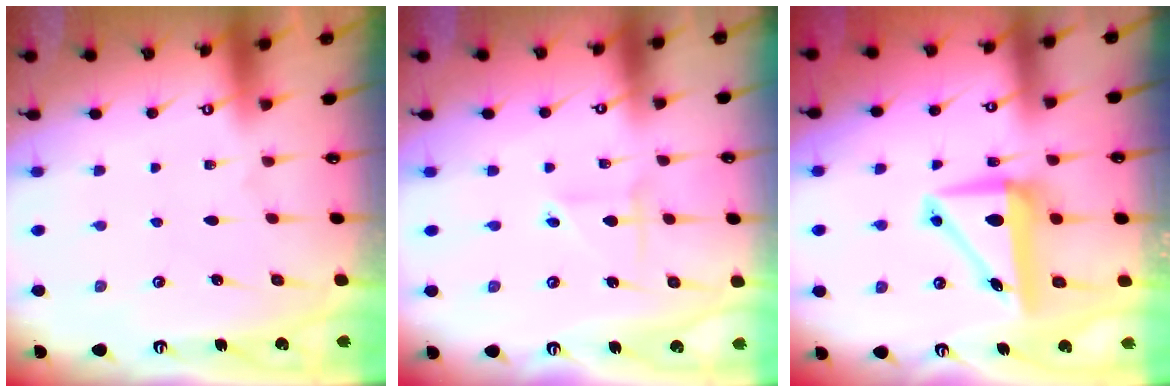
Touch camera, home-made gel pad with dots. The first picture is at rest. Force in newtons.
{"total": 2.4, "press": 2.4, "slide": 0.2}
{"total": 8.7, "press": 8.5, "slide": 1.8}